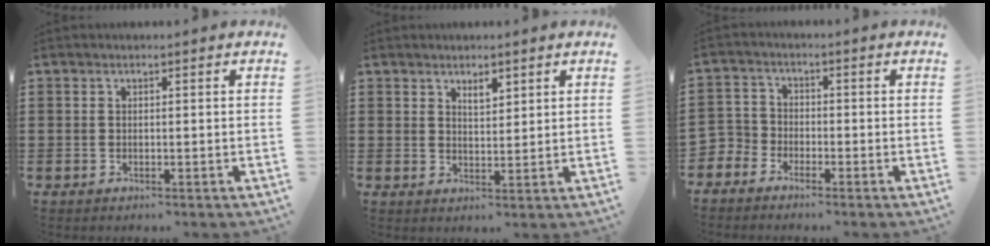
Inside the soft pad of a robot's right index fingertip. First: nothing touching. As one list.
[{"total": 2.5, "force": [1.8, 1.0, 1.3], "torque": [-0.021, 0.000, 0.032]}, {"total": 3.3, "force": [-3.0, 1.5, -0.1], "torque": [-0.027, -0.002, -0.071]}]